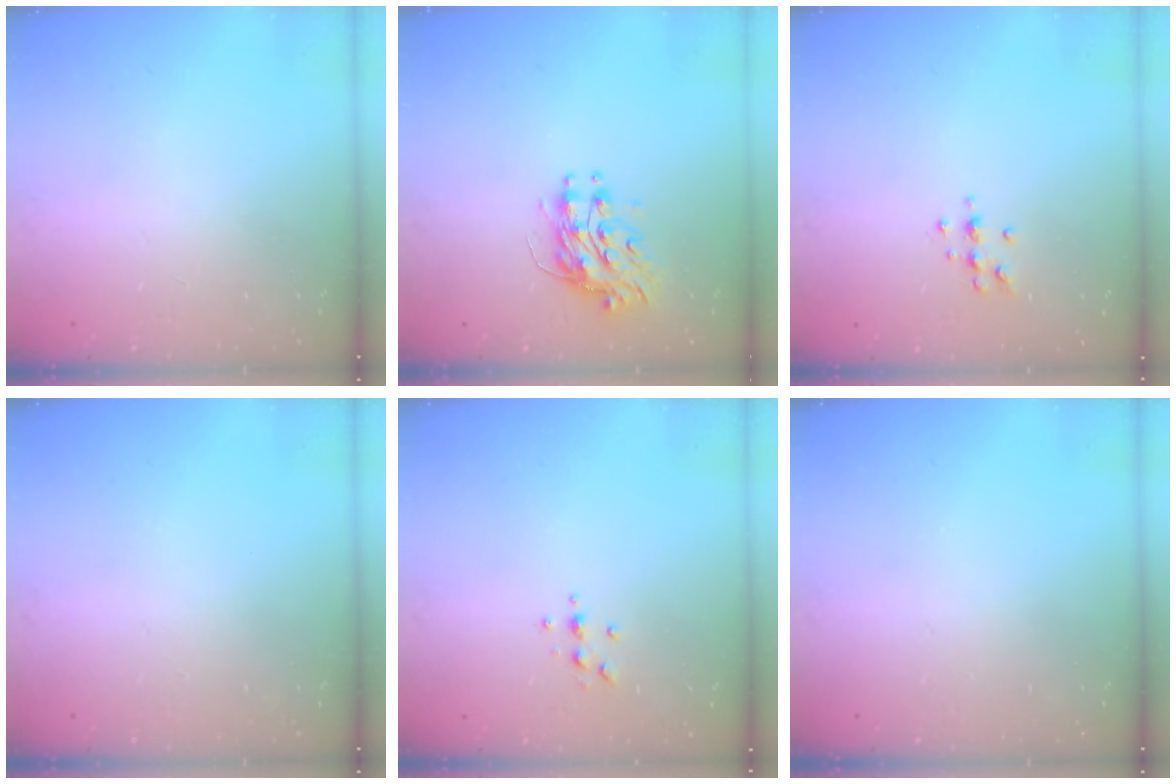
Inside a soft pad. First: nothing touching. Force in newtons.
{"total": 9.0, "press": 9.0, "slide": 0.7}
{"total": 5.7, "press": 5.7, "slide": 0.8}
{"total": 0.0}
{"total": 4.1, "press": 4.1, "slide": 0.5}
{"total": 0.0}